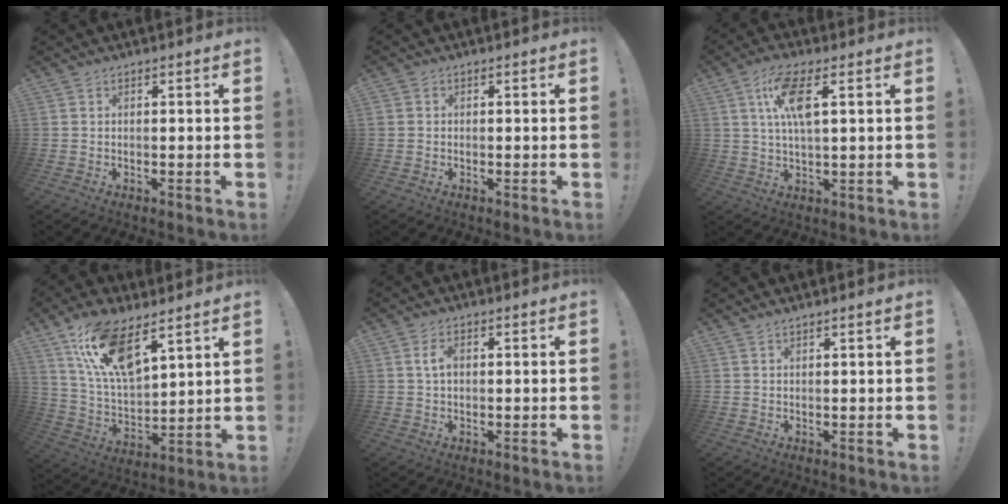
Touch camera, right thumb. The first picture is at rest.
{"total": 1.0, "force": [0.3, 0.7, -0.6], "torque": [0.014, 0.004, 0.007]}
{"total": 10.5, "force": [3.7, 3.6, 9.1], "torque": [-0.164, 0.002, 0.066]}
{"total": 15.6, "force": [10.5, 5.7, 10.1], "torque": [-0.203, -0.054, 0.191]}
{"total": 3.8, "force": [0.7, 2.4, 2.8], "torque": [-0.053, 0.007, 0.010]}
{"total": 1.2, "force": [1.1, -0.2, 0.6], "torque": [-0.012, -0.002, 0.019]}